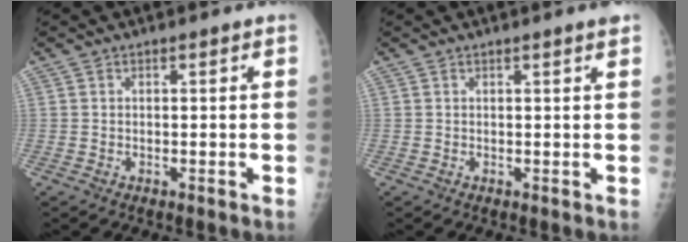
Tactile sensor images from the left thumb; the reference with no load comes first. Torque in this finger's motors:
{"motor_torque": [0.35, 0.31, 0.42, 0.06, 0.00]}